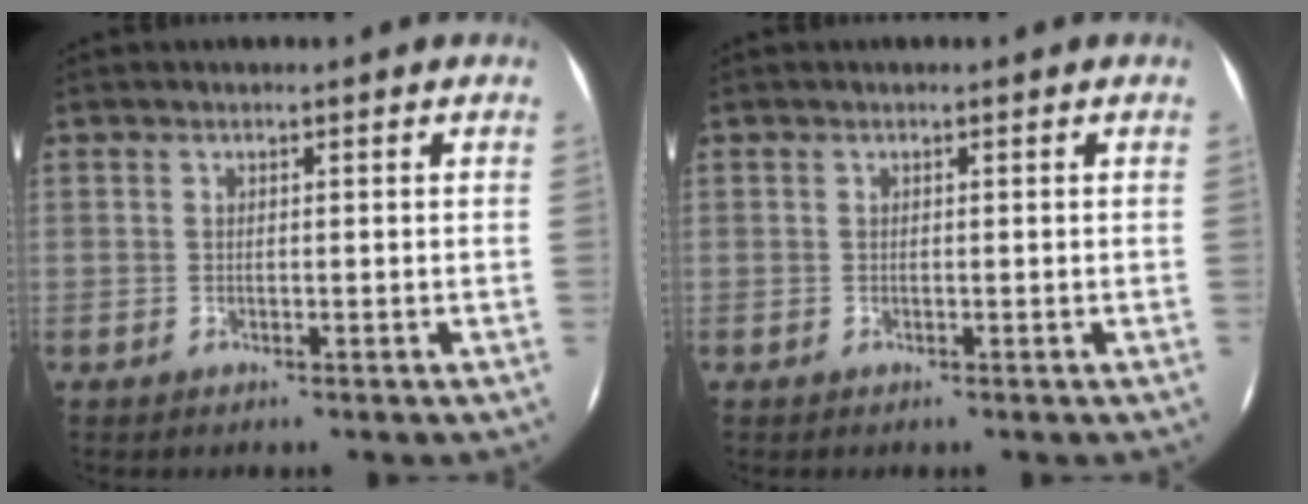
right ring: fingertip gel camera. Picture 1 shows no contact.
{"total": 0.0}